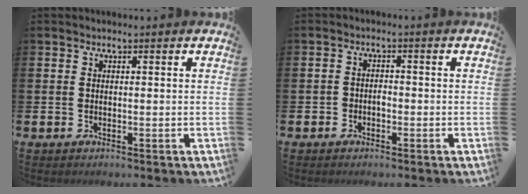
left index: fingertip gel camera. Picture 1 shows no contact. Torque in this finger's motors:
{"motor_torque": [-0.22, 0.01, -0.01, -0.01]}